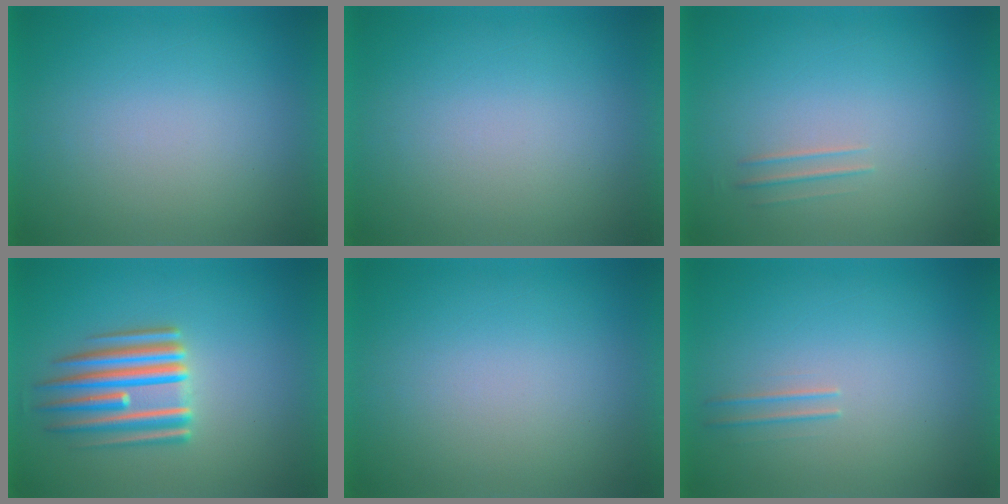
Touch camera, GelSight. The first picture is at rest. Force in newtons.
{"total": 0.0}
{"total": 1.5}
{"total": 5.6}
{"total": 0.0}
{"total": 1.5}